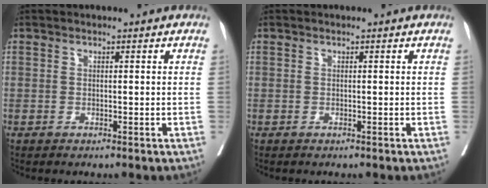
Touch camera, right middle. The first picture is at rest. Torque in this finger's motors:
{"motor_torque": [-0.32, -0.05, -0.03, -0.02]}